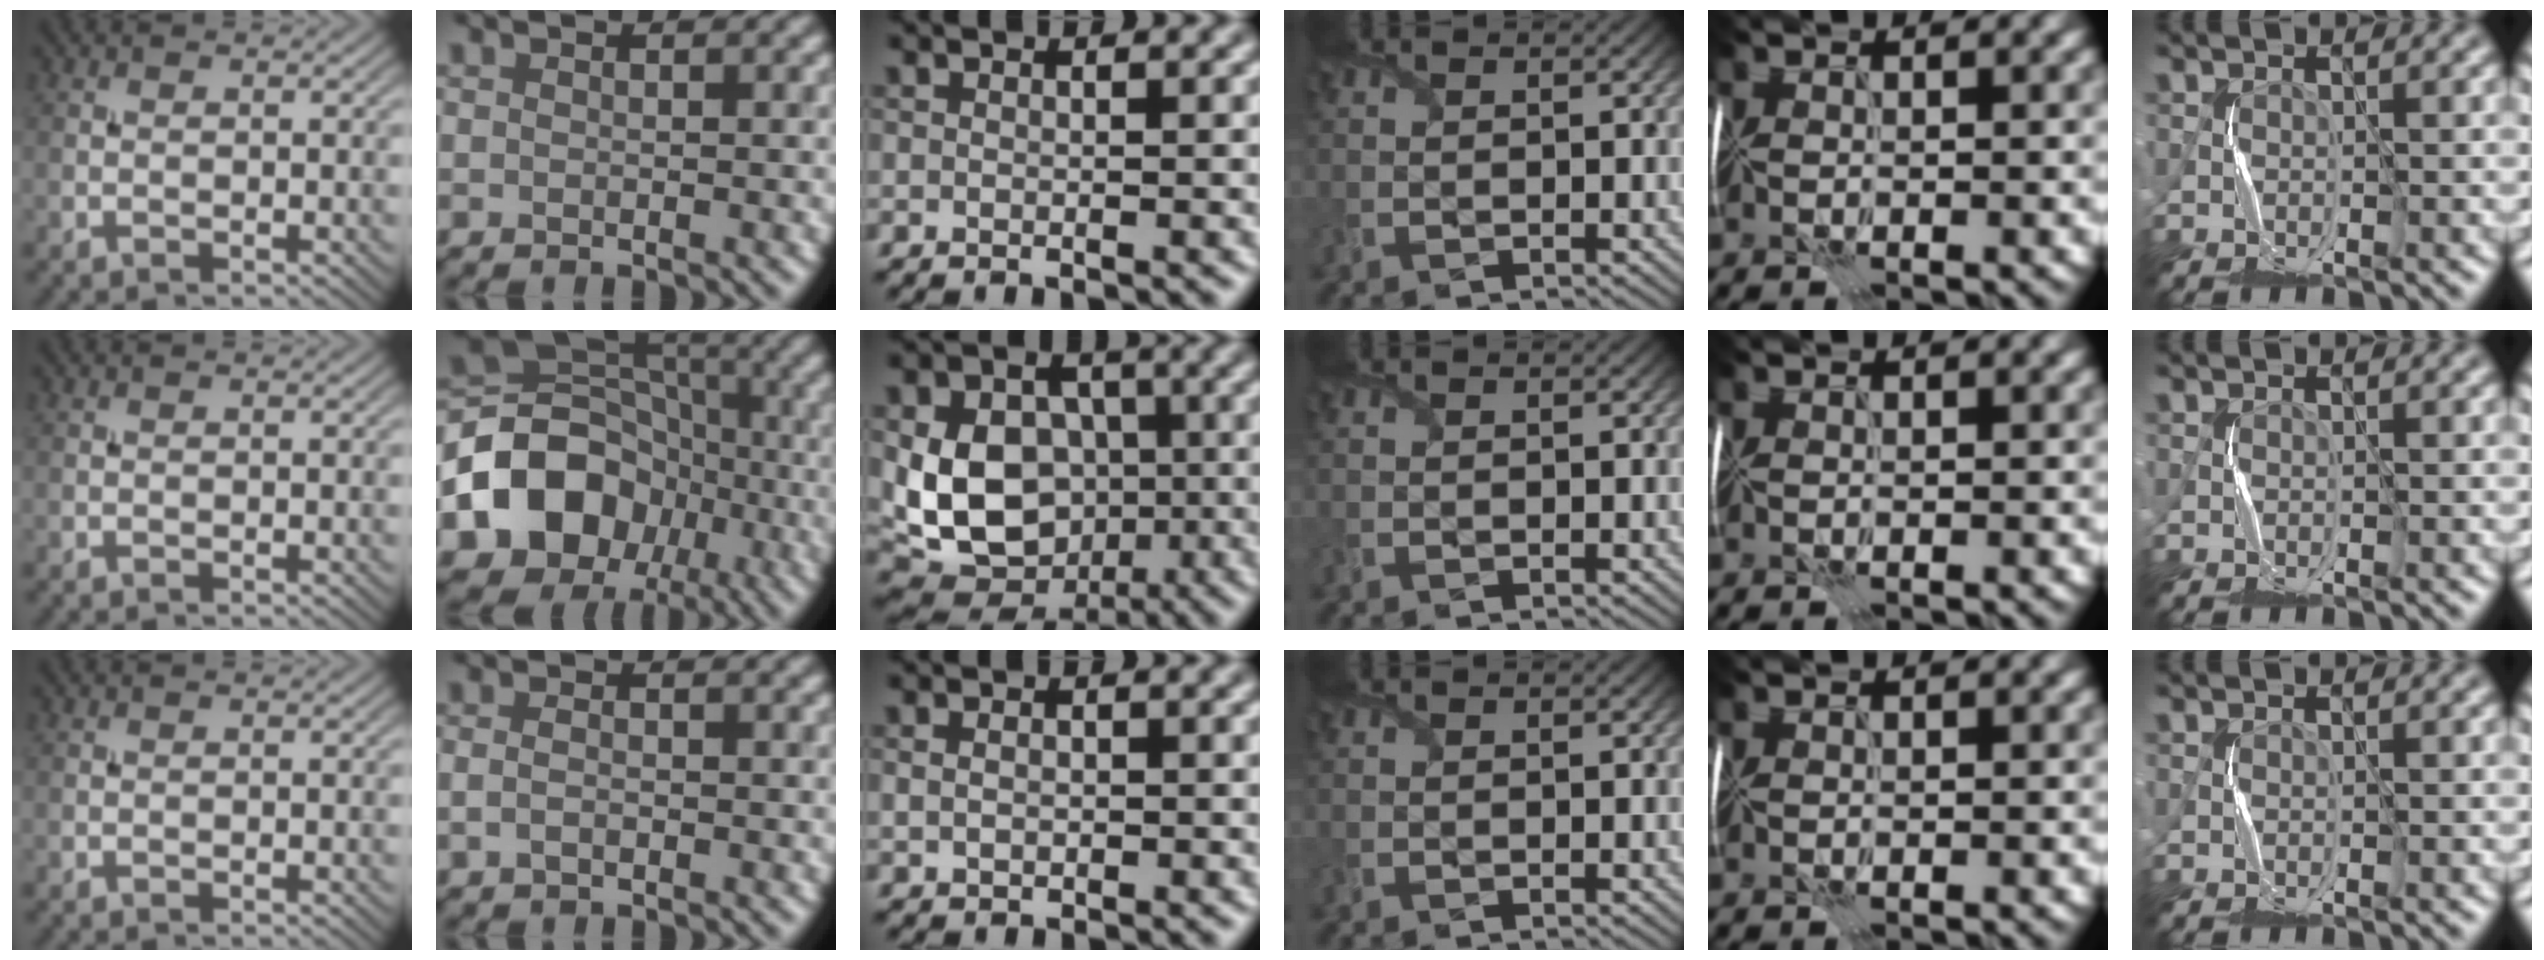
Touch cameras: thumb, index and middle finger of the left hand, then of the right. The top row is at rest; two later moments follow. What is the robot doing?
{"motion": "fold", "object": "shipping label"}